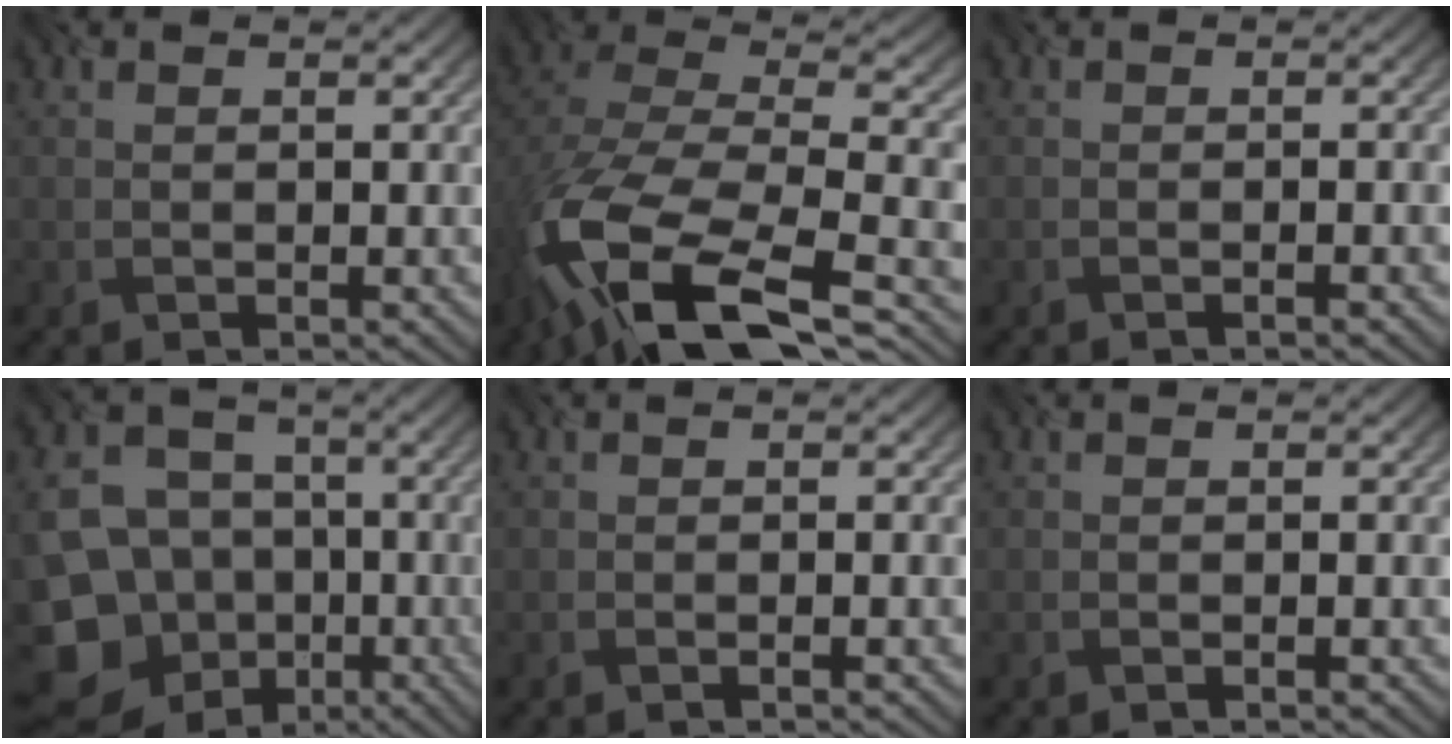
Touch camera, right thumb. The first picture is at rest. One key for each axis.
{"total": 17.2, "fx": -7.7, "fy": 8.8, "fz": 12.6, "tx": -0.299, "ty": -0.044, "tz": -0.105}
{"total": 1.2, "fx": -0.6, "fy": 0.1, "fz": 1.0, "tx": -0.010, "ty": 0.009, "tz": -0.019}
{"total": 14.4, "fx": -5.1, "fy": 12.1, "fz": 5.9, "tx": -0.169, "ty": -0.032, "tz": -0.091}
{"total": 1.0, "fx": -0.4, "fy": 0.1, "fz": 0.8, "tx": -0.007, "ty": 0.008, "tz": -0.015}
{"total": 0.7, "fx": -0.3, "fy": 0.1, "fz": 0.6, "tx": -0.005, "ty": 0.005, "tz": -0.012}